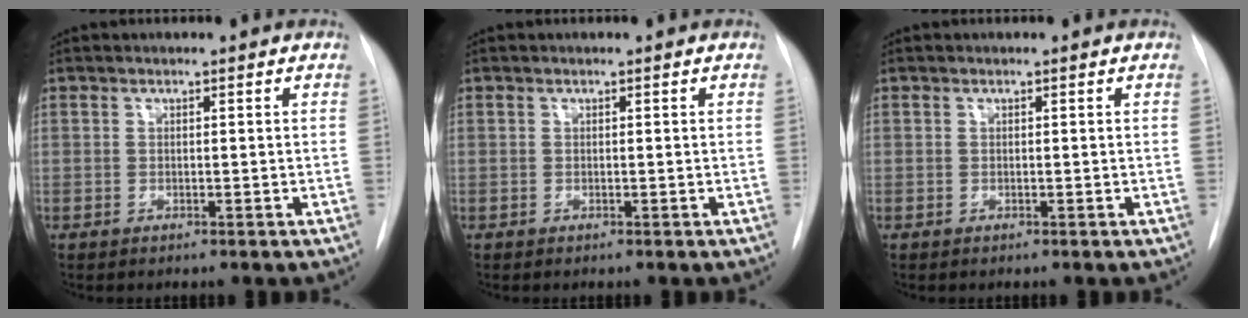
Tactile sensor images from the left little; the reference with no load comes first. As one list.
[{"total": 0.0}, {"total": 0.0}]